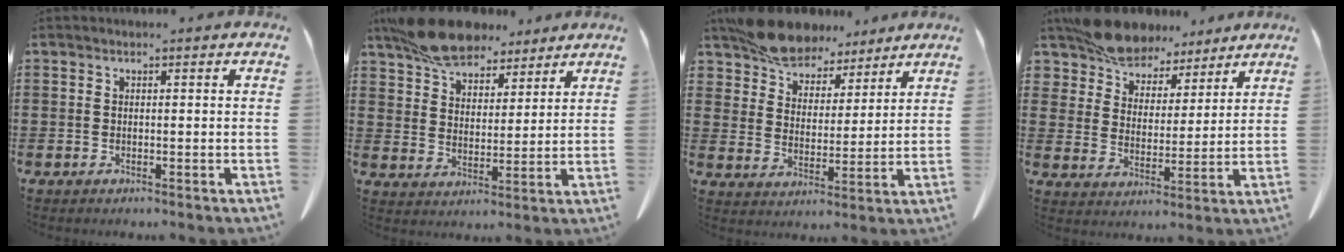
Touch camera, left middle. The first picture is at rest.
{"total": 10.9, "force": [9.3, 4.1, 4.0], "torque": [-0.096, -0.024, 0.178]}
{"total": 9.4, "force": [8.4, 3.5, 2.3], "torque": [-0.075, -0.030, 0.162]}
{"total": 9.2, "force": [8.4, 3.4, 1.5], "torque": [-0.073, -0.037, 0.162]}